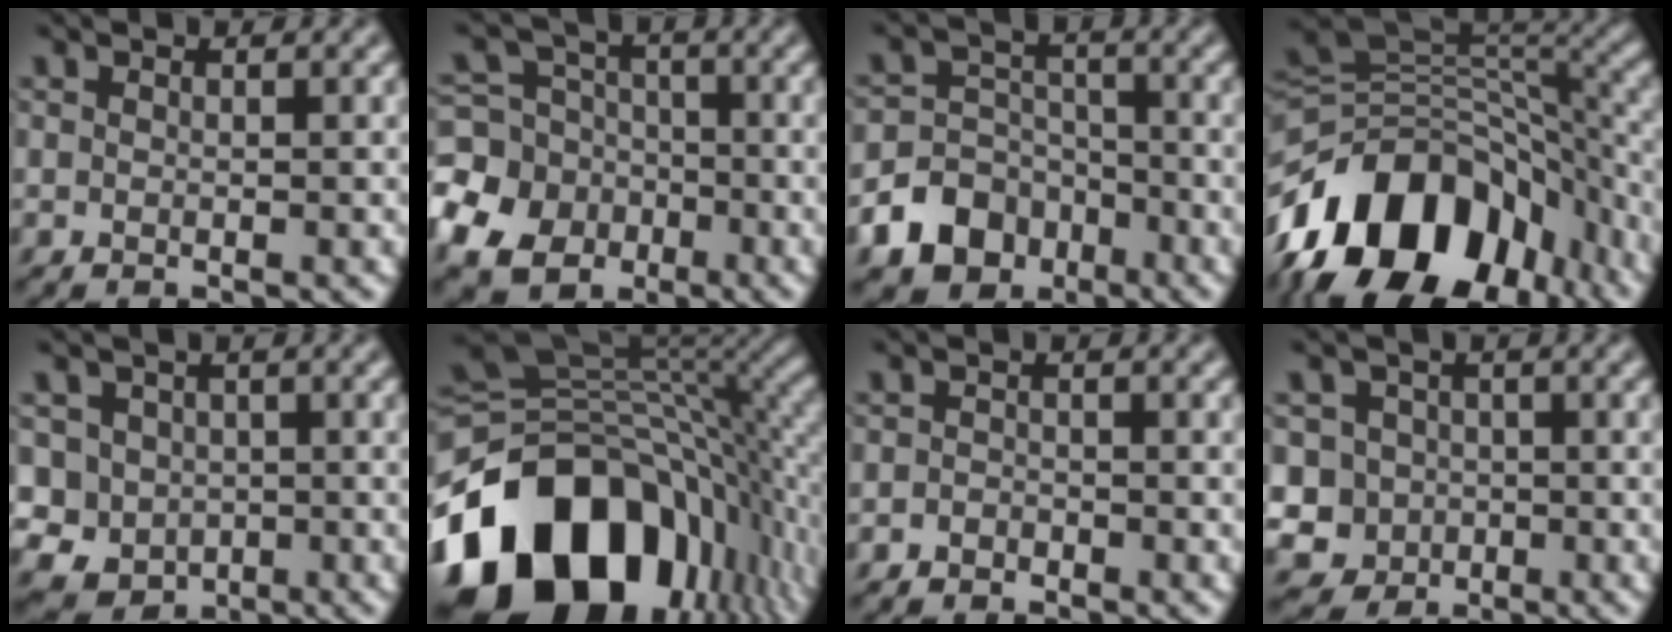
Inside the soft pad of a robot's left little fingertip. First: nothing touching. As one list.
[{"total": 11.1, "force": [-5.1, 9.2, 3.5], "torque": [-0.098, -0.028, -0.114]}, {"total": 11.0, "force": [-6.2, 8.7, 2.4], "torque": [-0.044, -0.029, -0.125]}, {"total": 15.5, "force": [-8.8, 8.9, 9.2], "torque": [-0.178, 0.027, -0.169]}, {"total": 7.5, "force": [-0.7, 7.0, 2.6], "torque": [-0.053, 0.023, -0.044]}, {"total": 17.5, "force": [-7.8, 11.3, 10.8], "torque": [-0.209, -0.005, -0.134]}, {"total": 1.1, "force": [-0.9, 0.7, 0.1], "torque": [0.010, 0.003, -0.022]}, {"total": 6.6, "force": [-1.5, 6.2, 1.6], "torque": [-0.025, 0.018, -0.062]}]